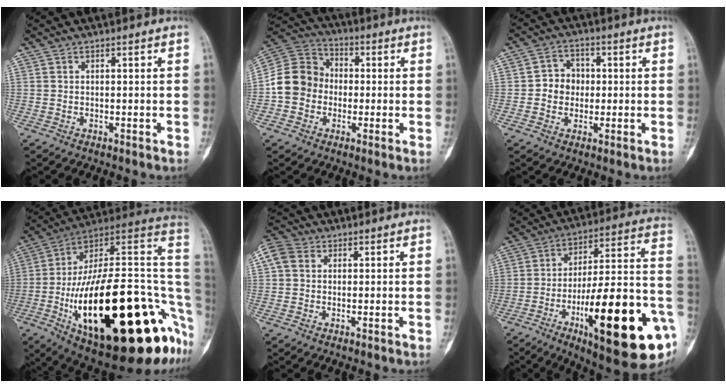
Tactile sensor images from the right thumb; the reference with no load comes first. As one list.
[{"total": 11.2, "force": [-1.4, 9.9, 5.1], "torque": [-0.081, 0.035, -0.039]}, {"total": 6.3, "force": [0.1, 5.5, 3.0], "torque": [-0.015, 0.012, -0.006]}, {"total": 41.9, "force": [-9.4, 16.2, 37.4], "torque": [-0.500, 0.041, -0.141]}, {"total": 5.1, "force": [1.4, 4.1, 2.6], "torque": [-0.054, 0.016, 0.022]}, {"total": 30.1, "force": [-10.1, 7.8, 27.3], "torque": [-0.357, 0.030, -0.143]}]